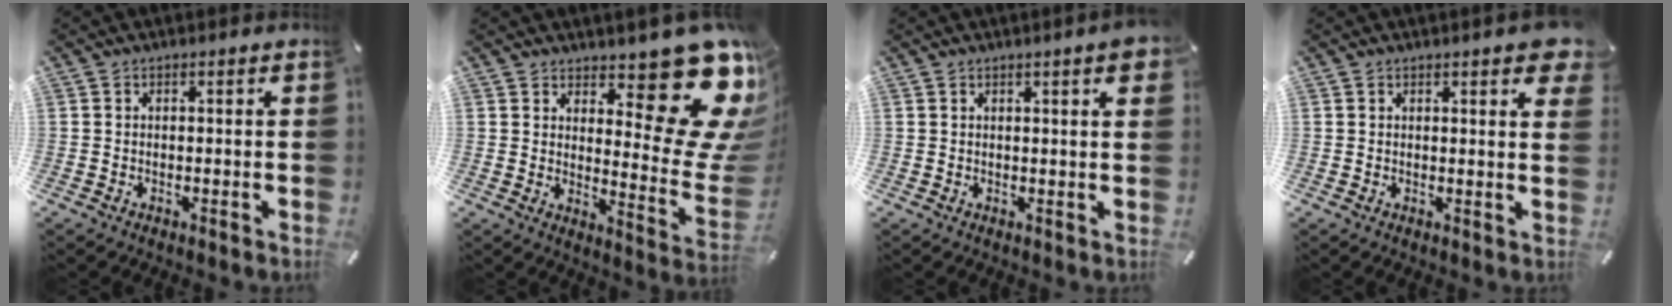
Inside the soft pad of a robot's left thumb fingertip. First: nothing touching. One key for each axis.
{"total": 20.5, "fx": 12.1, "fy": 9.1, "fz": 13.8, "tx": -0.138, "ty": -0.114, "tz": 0.201}
{"total": 3.5, "fx": 1.6, "fy": 0.5, "fz": 3.1, "tx": -0.053, "ty": -0.001, "tz": 0.027}
{"total": 3.8, "fx": 2.5, "fy": 0.9, "fz": 2.7, "tx": -0.035, "ty": -0.014, "tz": 0.038}